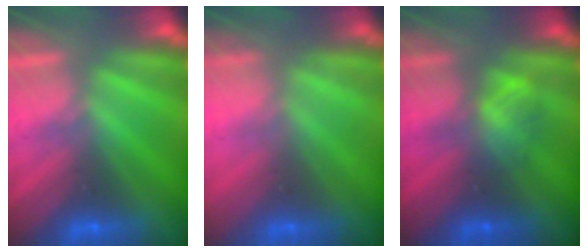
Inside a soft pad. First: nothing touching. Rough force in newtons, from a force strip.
{"total": 2.4}
{"total": 2.1}